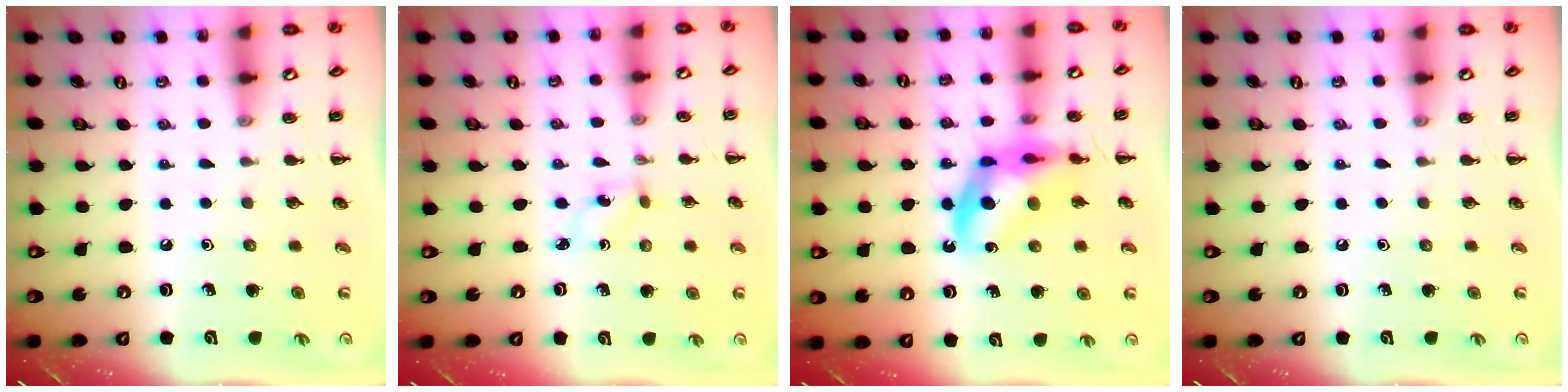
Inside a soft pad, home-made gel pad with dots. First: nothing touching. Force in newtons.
{"total": 2.0, "press": 1.8, "slide": 0.8}
{"total": 12.2, "press": 11.7, "slide": 3.5}
{"total": 0.0}